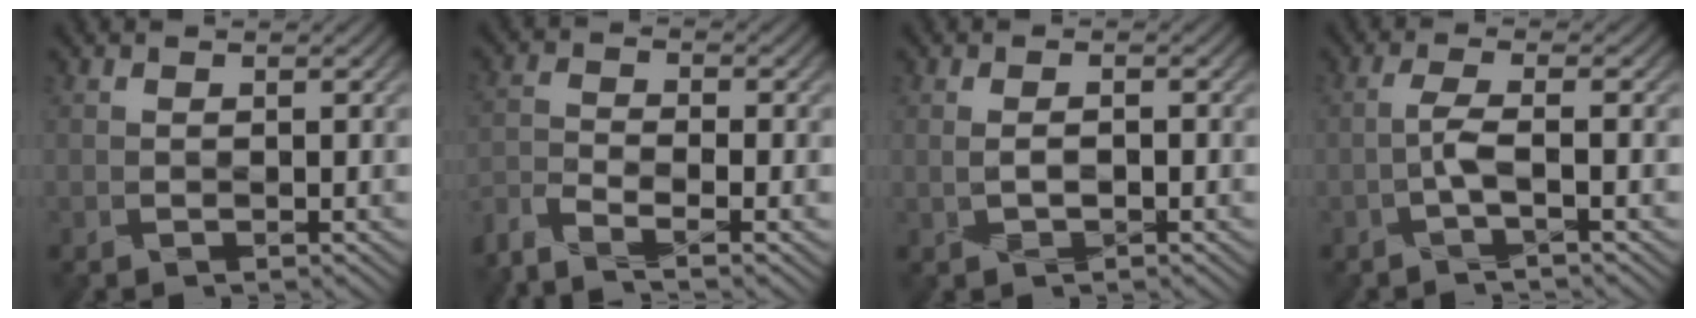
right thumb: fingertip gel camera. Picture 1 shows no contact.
{"total": 6.0, "force": [-4.8, 1.6, 3.3], "torque": [-0.076, -0.010, -0.096]}
{"total": 0.9, "force": [-0.4, 0.3, 0.7], "torque": [-0.014, 0.004, -0.005]}
{"total": 2.3, "force": [-1.1, 0.0, 2.0], "torque": [-0.046, 0.011, -0.031]}